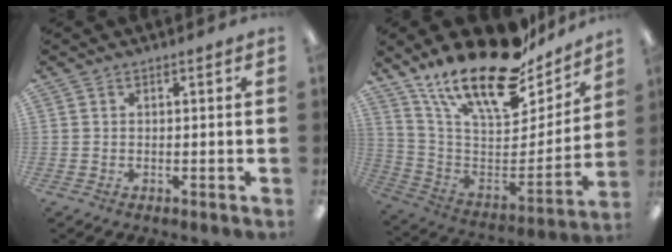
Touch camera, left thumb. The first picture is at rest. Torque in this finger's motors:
{"motor_torque": [1.68, 1.70, 1.40, -1.37, 0.25]}